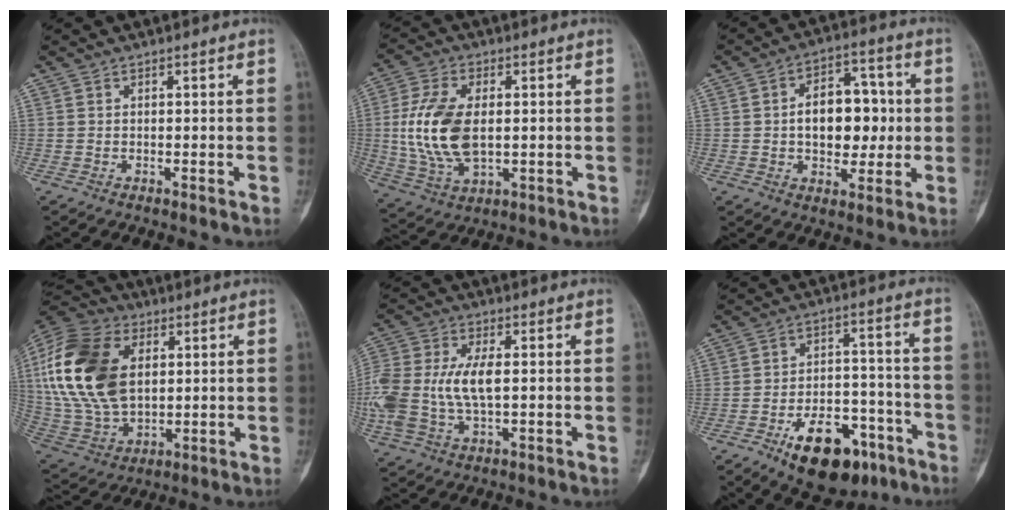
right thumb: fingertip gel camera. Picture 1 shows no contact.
{"total": 14.4, "force": [0.5, 8.0, 11.9], "torque": [-0.244, -0.008, 0.015]}
{"total": 13.2, "force": [0.3, 8.5, 10.1], "torque": [-0.107, 0.020, 0.005]}
{"total": 24.1, "force": [4.9, 15.4, 17.9], "torque": [-0.369, -0.014, 0.090]}
{"total": 15.4, "force": [-0.1, 8.0, 13.1], "torque": [-0.323, 0.003, 0.002]}
{"total": 17.0, "force": [-9.6, 8.9, 10.9], "torque": [-0.134, 0.067, -0.137]}